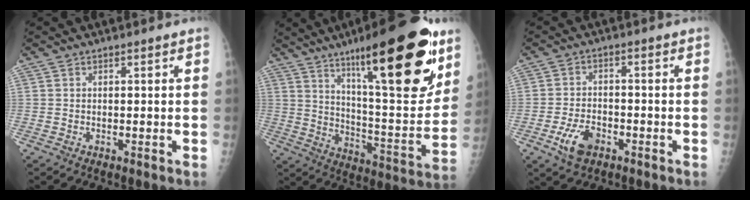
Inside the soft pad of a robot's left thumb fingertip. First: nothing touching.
{"total": 27.1, "force": [15.2, 6.6, 21.5], "torque": [-0.291, -0.063, 0.239]}
{"total": 6.3, "force": [-3.2, 3.8, 4.0], "torque": [-0.072, 0.014, -0.055]}